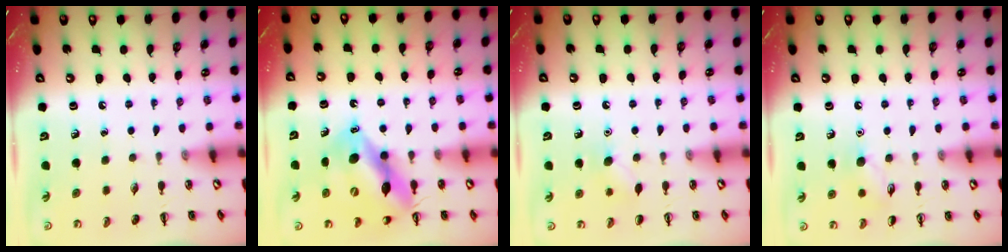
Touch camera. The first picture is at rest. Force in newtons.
{"total": 13.1, "press": 12.5, "slide": 4.0}
{"total": 5.6, "press": 5.3, "slide": 1.6}
{"total": 6.8, "press": 6.7, "slide": 1.3}